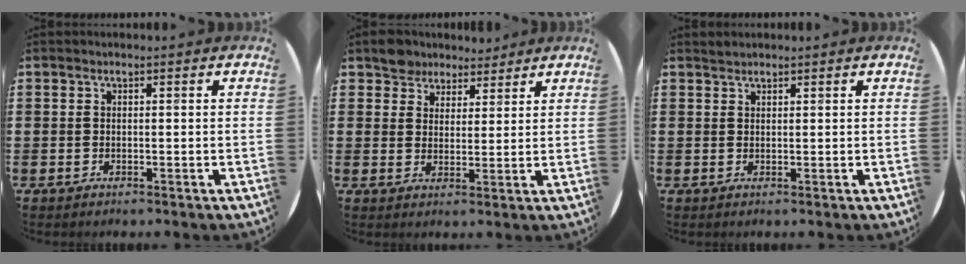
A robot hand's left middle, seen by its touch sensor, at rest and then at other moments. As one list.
[{"total": 4.5, "force": [3.9, 2.2, -0.3], "torque": [-0.002, -0.005, 0.075]}, {"total": 0.8, "force": [0.7, 0.0, -0.1], "torque": [0.002, 0.001, 0.015]}]